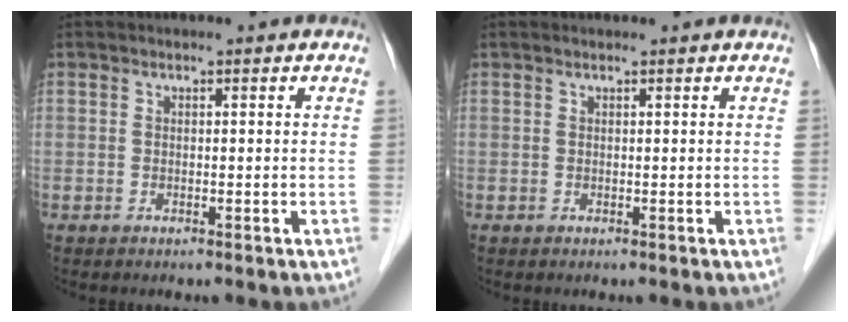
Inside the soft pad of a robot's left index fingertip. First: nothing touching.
{"total": 0.6, "force": [0.5, 0.0, 0.2], "torque": [-0.009, 0.009, 0.011]}